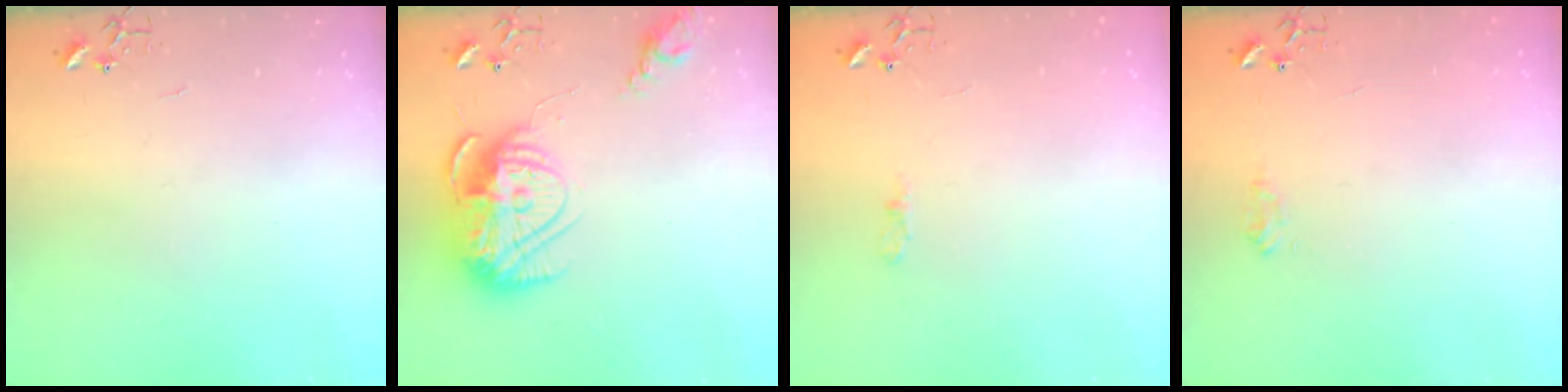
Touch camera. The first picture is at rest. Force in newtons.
{"total": 18.7, "press": 18.6, "slide": 1.7}
{"total": 5.0, "press": 4.9, "slide": 0.6}
{"total": 6.3, "press": 6.3, "slide": 0.8}